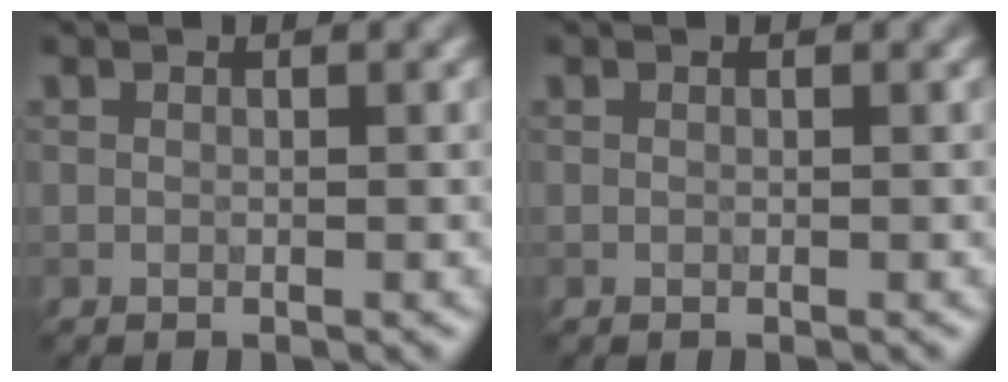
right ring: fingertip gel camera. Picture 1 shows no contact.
{"total": 0.0}